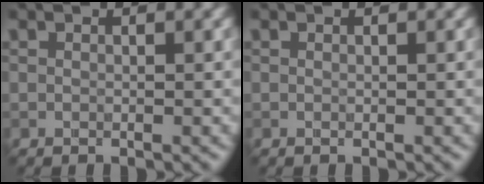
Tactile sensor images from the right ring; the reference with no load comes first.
{"total": 0.0}